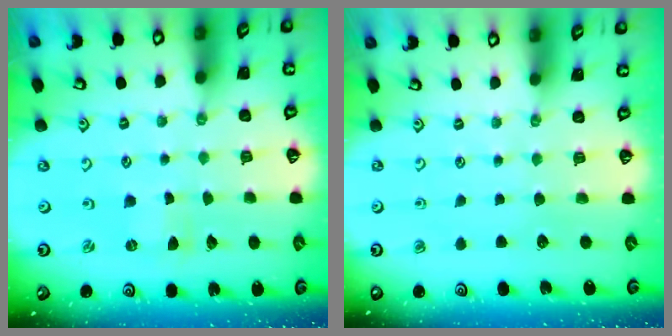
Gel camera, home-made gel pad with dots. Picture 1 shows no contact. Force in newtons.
{"total": 0.0}